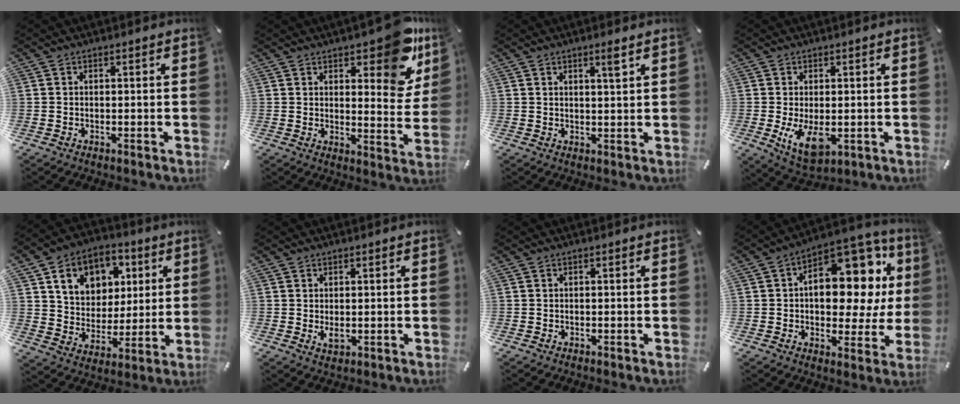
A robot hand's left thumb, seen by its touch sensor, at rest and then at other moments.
{"total": 15.4, "force": [10.4, 6.5, 9.3], "torque": [-0.094, -0.083, 0.173]}
{"total": 2.9, "force": [1.9, 0.2, 2.2], "torque": [-0.038, -0.004, 0.030]}
{"total": 7.8, "force": [-1.0, 4.6, 6.3], "torque": [-0.113, -0.015, -0.016]}
{"total": 12.9, "force": [5.2, 10.7, 5.1], "torque": [-0.091, -0.016, 0.100]}
{"total": 2.1, "force": [0.2, 1.4, 1.6], "torque": [-0.023, -0.001, 0.003]}
{"total": 0.0}
{"total": 18.4, "force": [5.0, 10.7, 14.1], "torque": [-0.177, -0.047, 0.079]}